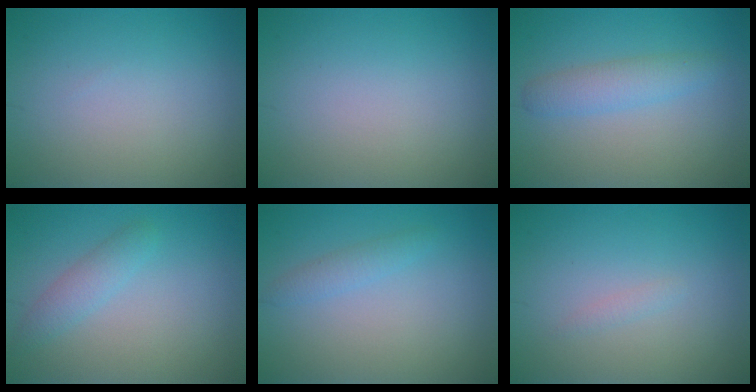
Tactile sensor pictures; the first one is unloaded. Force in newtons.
{"total": 0.0}
{"total": 2.4, "press": 2.4, "slide": 0.1}
{"total": 1.9, "press": 1.9, "slide": 0.1}
{"total": 1.3, "press": 1.3, "slide": 0.1}
{"total": 0.6, "press": 0.6, "slide": 0.0}